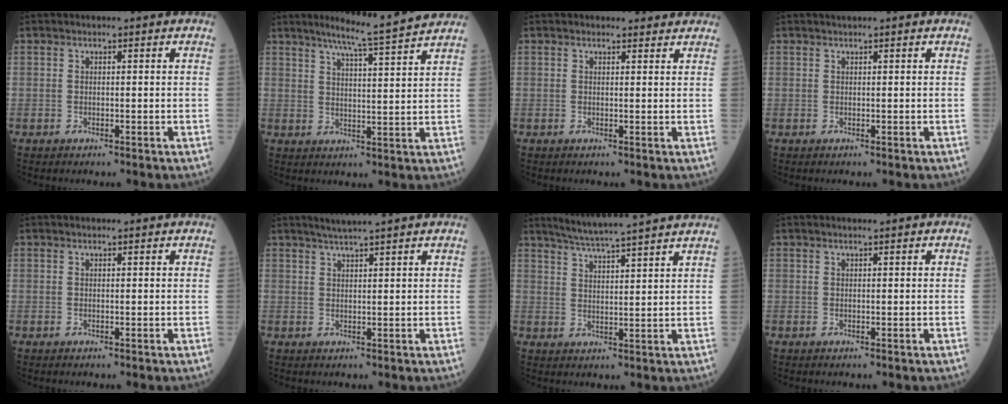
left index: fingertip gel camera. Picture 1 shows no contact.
{"total": 9.4, "force": [8.5, -1.4, 3.9], "torque": [-0.073, -0.001, 0.117]}
{"total": 2.1, "force": [1.9, 0.8, 0.1], "torque": [-0.004, 0.005, 0.017]}
{"total": 1.0, "force": [0.9, -0.2, 0.4], "torque": [-0.007, 0.008, 0.019]}
{"total": 0.9, "force": [0.9, 0.0, 0.2], "torque": [-0.006, 0.004, 0.010]}
{"total": 4.8, "force": [4.1, -0.7, 2.4], "torque": [-0.038, 0.018, 0.064]}
{"total": 13.3, "force": [11.9, -1.0, 5.8], "torque": [-0.101, 0.009, 0.161]}
{"total": 0.8, "force": [0.7, -0.1, 0.2], "torque": [-0.007, 0.000, 0.013]}